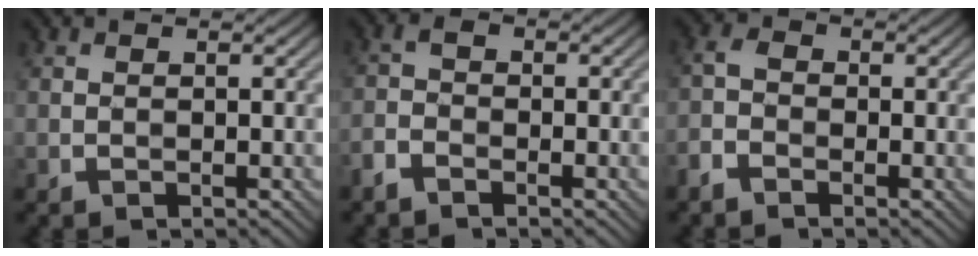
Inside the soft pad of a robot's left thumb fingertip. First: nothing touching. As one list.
[{"total": 3.1, "force": [-2.1, 1.2, 2.0], "torque": [-0.042, -0.001, -0.052]}, {"total": 2.9, "force": [-1.9, 1.5, 1.6], "torque": [-0.034, 0.002, -0.052]}]